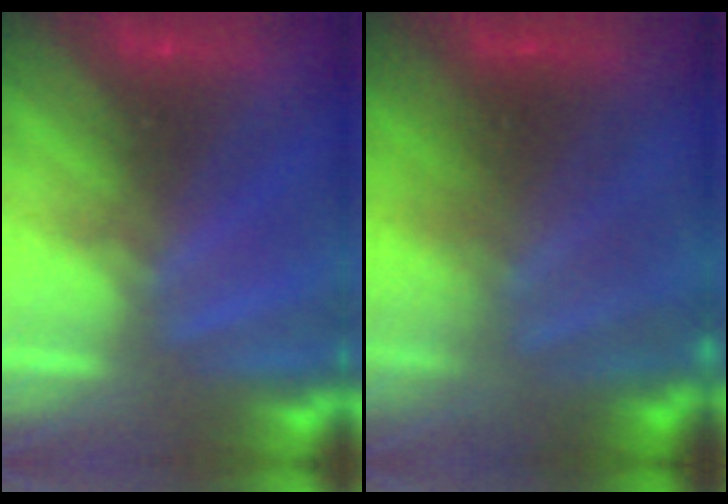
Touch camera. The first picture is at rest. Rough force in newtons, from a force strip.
{"total": 4.8}